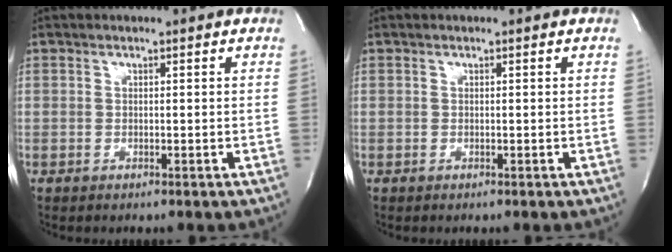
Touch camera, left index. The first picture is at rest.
{"total": 0.0}